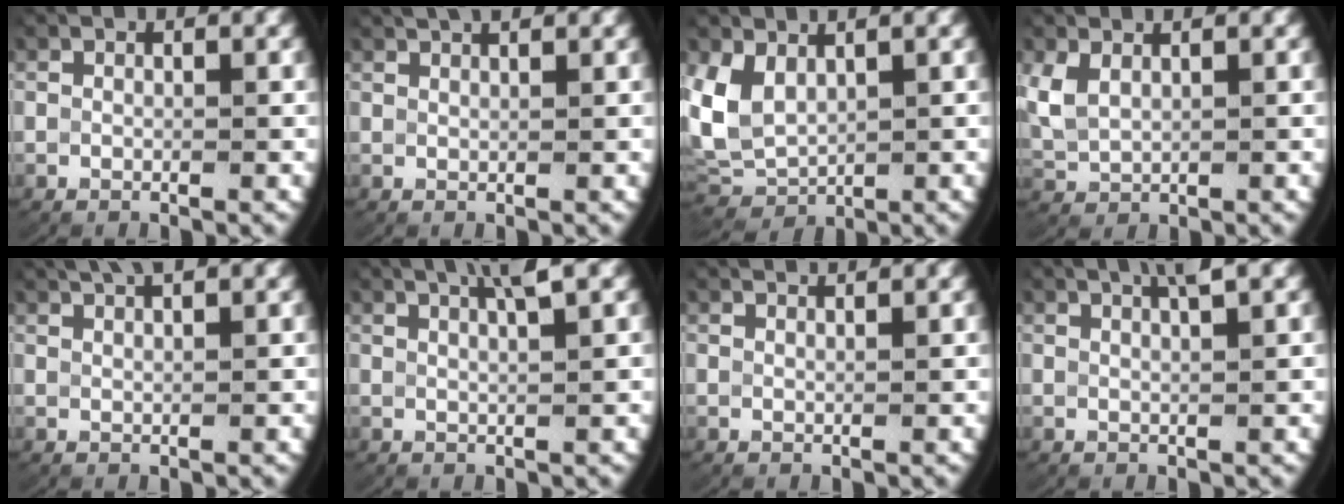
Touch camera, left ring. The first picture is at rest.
{"total": 2.1, "force": [2.0, -0.1, 0.8], "torque": [-0.012, 0.003, 0.035]}
{"total": 7.4, "force": [0.0, 6.4, 3.7], "torque": [-0.131, -0.027, 0.015]}
{"total": 3.5, "force": [0.5, 3.0, 1.9], "torque": [-0.067, -0.007, 0.021]}
{"total": 2.9, "force": [2.6, 0.2, 1.3], "torque": [-0.023, 0.006, 0.047]}
{"total": 5.0, "force": [3.6, 1.3, 3.2], "torque": [-0.051, 0.015, 0.053]}
{"total": 1.4, "force": [1.3, 0.0, 0.4], "torque": [-0.008, 0.003, 0.022]}
{"total": 3.8, "force": [2.8, 0.7, 2.5], "torque": [-0.039, 0.011, 0.043]}